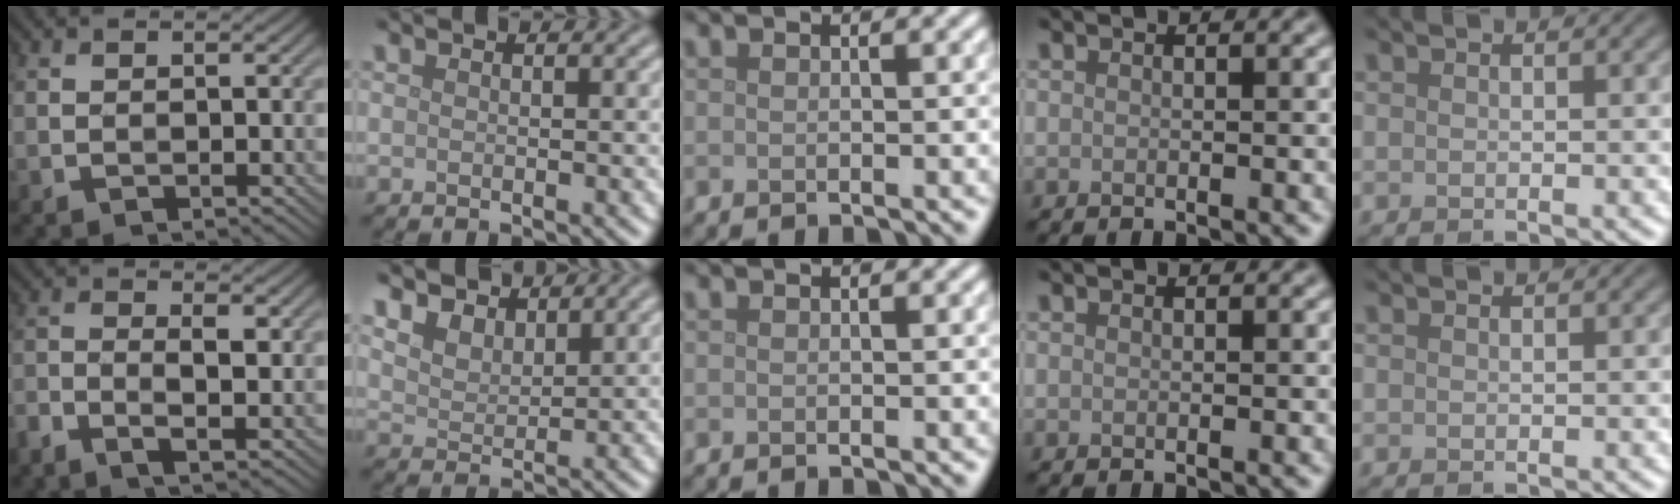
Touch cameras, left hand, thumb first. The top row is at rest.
{"thumb": {"total": 4.3, "force": [-1.5, 1.6, 3.7], "torque": [-0.081, -0.003, -0.029]}, "index": {"total": 5.0, "force": [4.1, 2.3, 1.7], "torque": [-0.065, -0.001, 0.075]}}